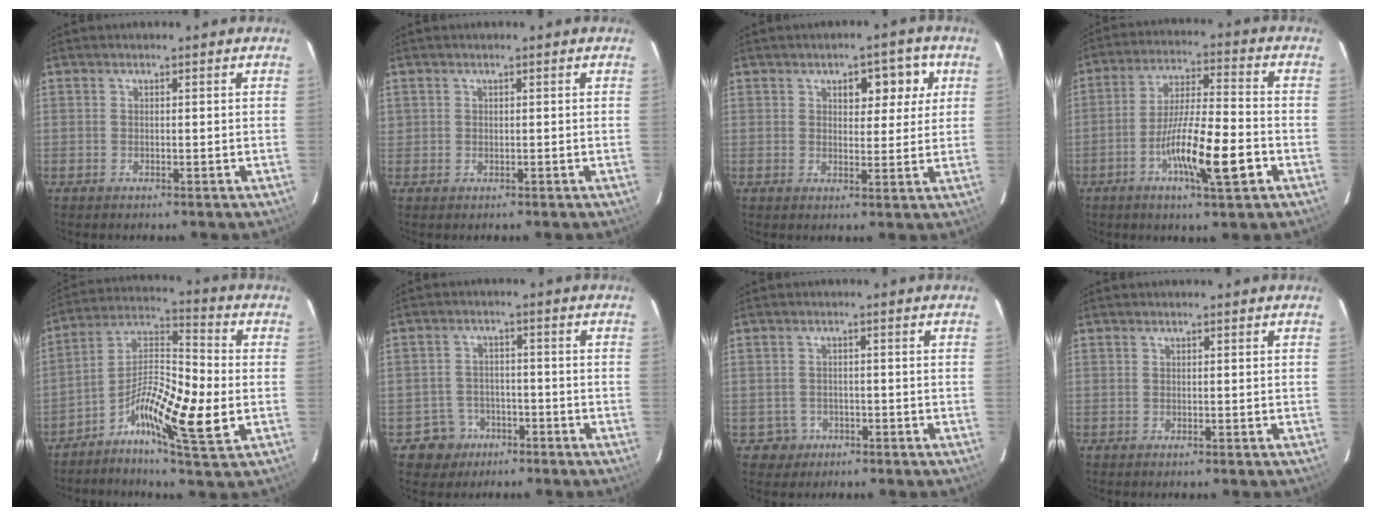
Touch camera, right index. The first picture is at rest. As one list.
[{"total": 0.6, "force": [0.2, 0.6, 0.1], "torque": [0.006, 0.005, 0.002]}, {"total": 6.1, "force": [2.5, 3.1, 4.6], "torque": [-0.051, 0.015, 0.033]}, {"total": 12.3, "force": [-4.6, 1.3, 11.4], "torque": [-0.199, -0.004, -0.081]}, {"total": 13.6, "force": [-4.4, 1.9, 12.7], "torque": [-0.231, 0.007, -0.082]}, {"total": 5.0, "force": [-2.7, 4.3, -0.2], "torque": [0.006, 0.014, -0.037]}, {"total": 3.1, "force": [-1.3, 2.7, -0.5], "torque": [0.012, 0.015, -0.019]}, {"total": 0.0}]